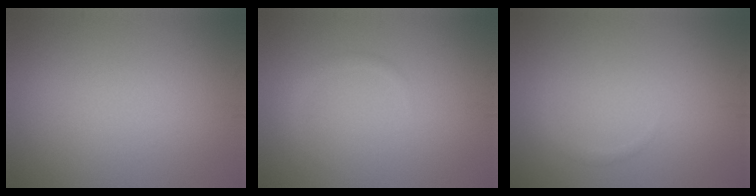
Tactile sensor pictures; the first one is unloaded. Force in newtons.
{"total": 1.0, "press": 1.0, "slide": 0.1}
{"total": 0.7, "press": 0.7, "slide": 0.0}